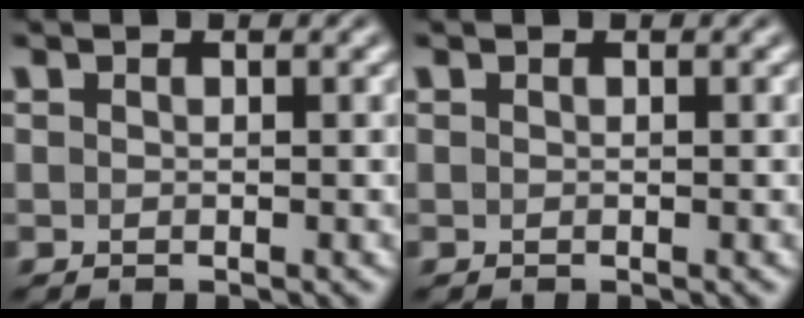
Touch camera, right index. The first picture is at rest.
{"total": 0.0}